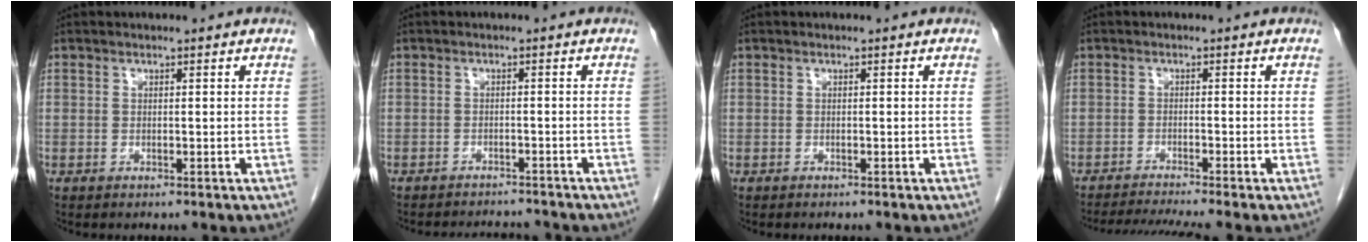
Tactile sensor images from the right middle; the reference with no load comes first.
{"total": 6.3, "force": [-6.1, 1.1, 1.0], "torque": [-0.014, 0.000, -0.078]}
{"total": 0.0}
{"total": 6.8, "force": [-6.0, -1.6, 2.9], "torque": [-0.042, -0.017, -0.098]}